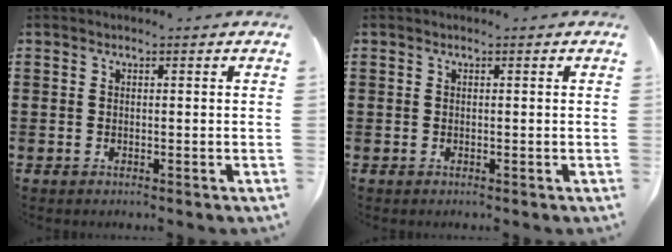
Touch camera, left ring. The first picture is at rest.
{"total": 0.0}